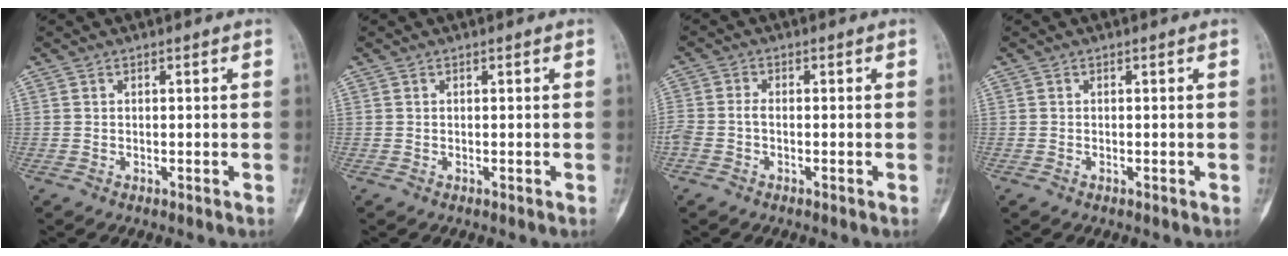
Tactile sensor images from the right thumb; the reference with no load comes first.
{"total": 0.0}
{"total": 3.4, "force": [-1.0, 2.1, 2.5], "torque": [-0.068, 0.010, -0.022]}
{"total": 0.0}